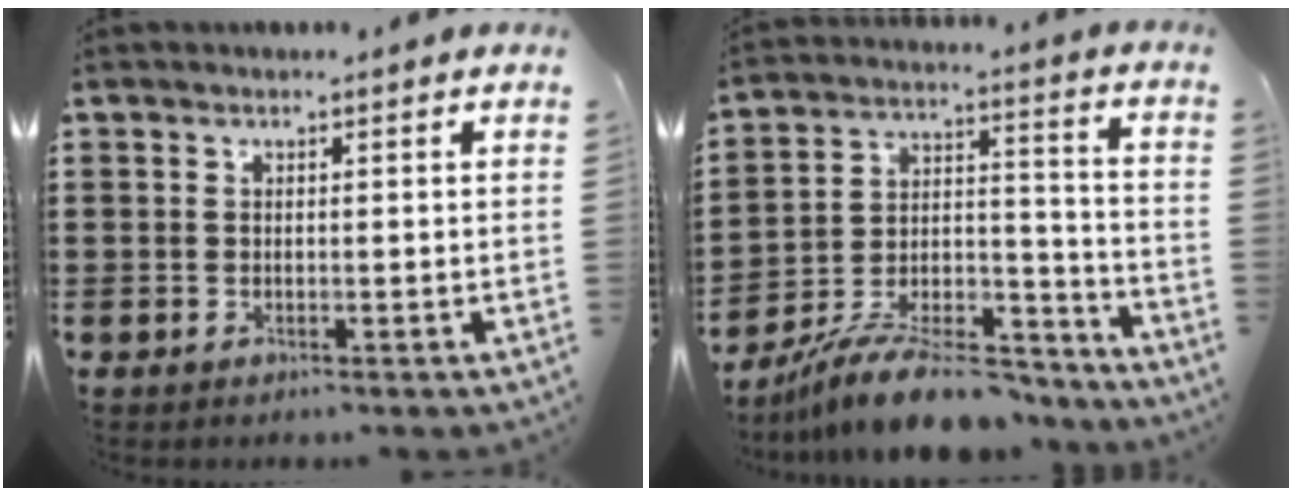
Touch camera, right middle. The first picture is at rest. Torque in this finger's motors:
{"motor_torque": [1.08, -1.05, 0.63, 0.21]}